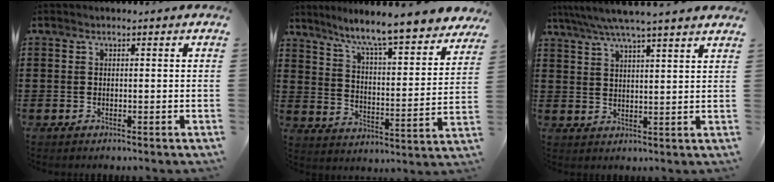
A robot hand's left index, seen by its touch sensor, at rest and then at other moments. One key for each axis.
{"total": 7.8, "fx": 7.0, "fy": -0.4, "fz": 3.4, "tx": -0.088, "ty": -0.057, "tz": 0.109}
{"total": 5.2, "fx": 4.5, "fy": -0.2, "fz": 2.5, "tx": -0.062, "ty": -0.018, "tz": 0.078}